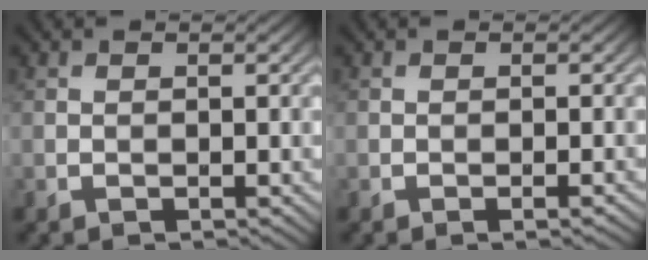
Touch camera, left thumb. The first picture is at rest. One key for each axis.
{"total": 0.9, "fx": -0.6, "fy": 0.0, "fz": 0.7, "tx": -0.011, "ty": 0.001, "tz": -0.010}